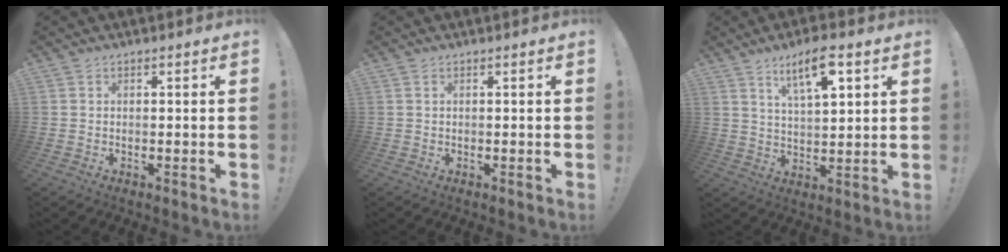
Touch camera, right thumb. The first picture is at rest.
{"total": 0.6, "force": [0.4, 0.3, 0.4], "torque": [-0.016, 0.005, 0.008]}
{"total": 10.3, "force": [5.6, 3.0, 8.1], "torque": [-0.134, -0.017, 0.093]}